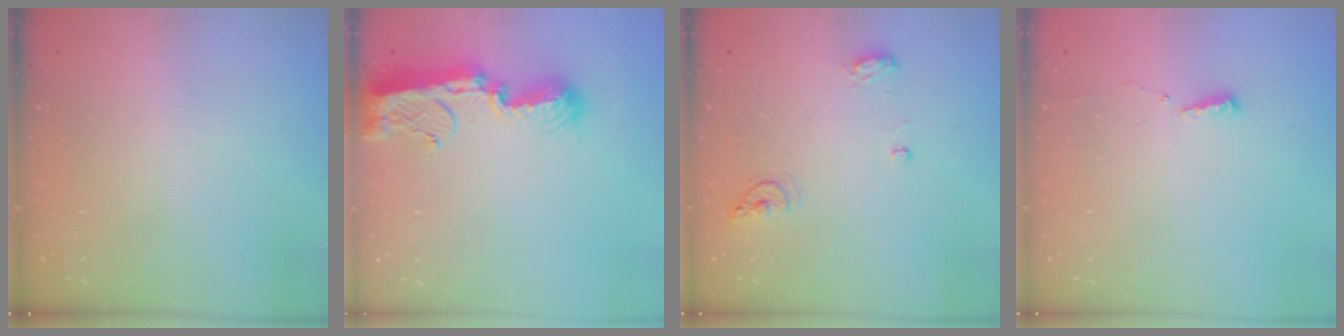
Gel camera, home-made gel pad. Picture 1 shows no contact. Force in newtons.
{"total": 12.6, "press": 12.5, "slide": 1.0}
{"total": 11.0, "press": 8.3, "slide": 7.1}
{"total": 3.6, "press": 3.5, "slide": 0.8}